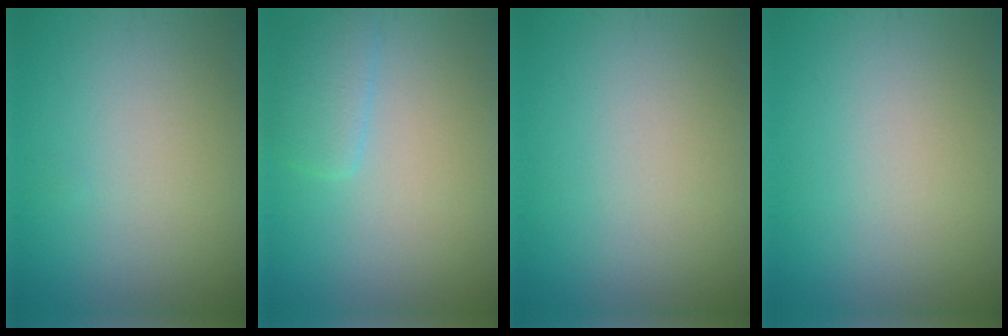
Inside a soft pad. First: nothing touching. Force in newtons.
{"total": 2.4, "press": 2.3, "slide": 0.2}
{"total": 0.0}
{"total": 0.0}